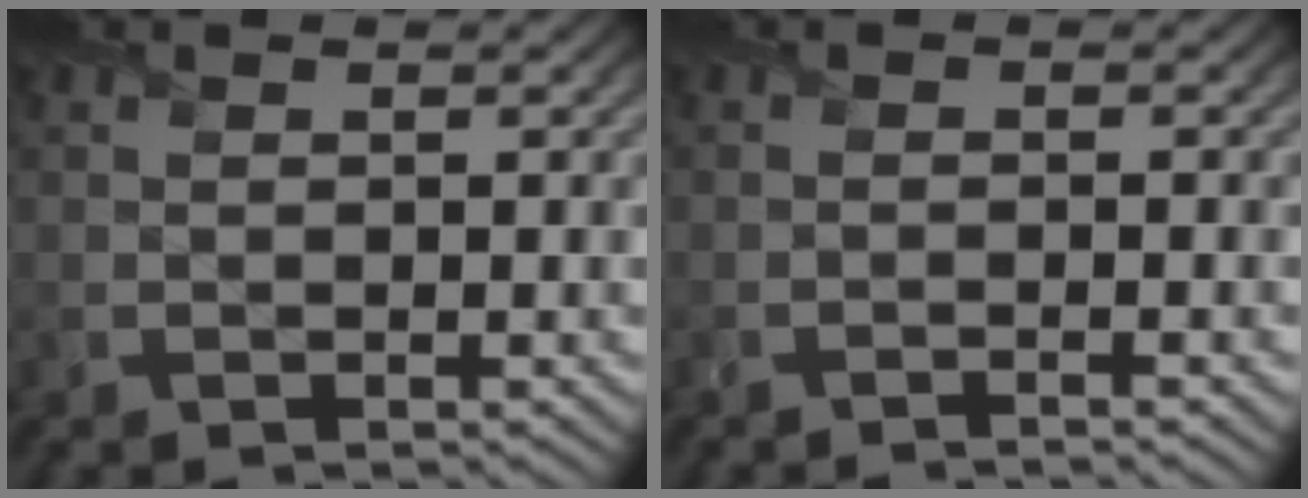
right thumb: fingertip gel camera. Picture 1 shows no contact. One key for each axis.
{"total": 1.3, "fx": -0.8, "fy": 0.2, "fz": 1.0, "tx": -0.005, "ty": 0.000, "tz": -0.027}